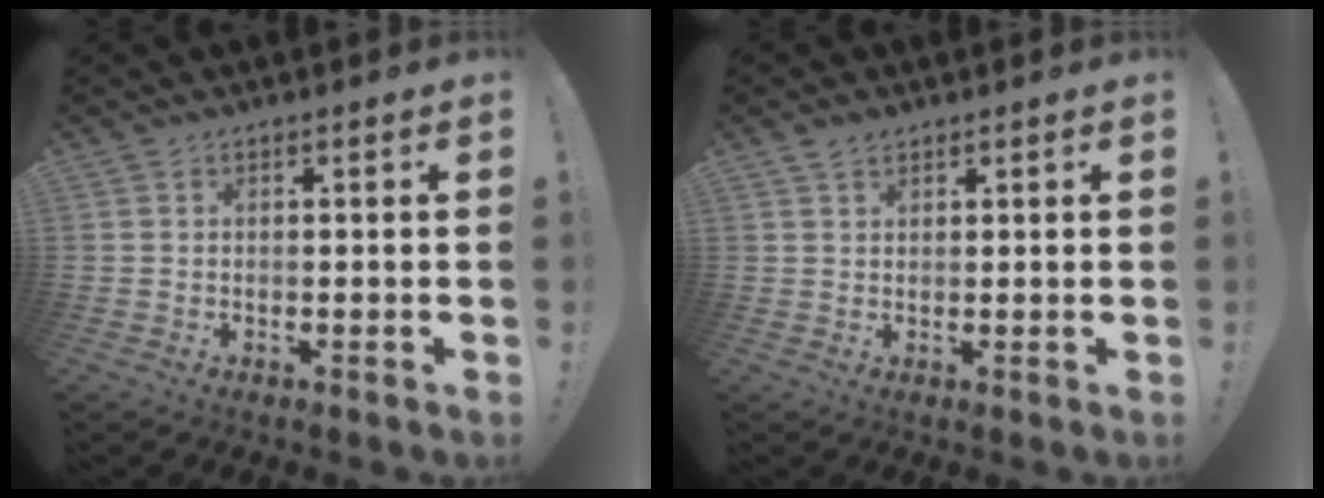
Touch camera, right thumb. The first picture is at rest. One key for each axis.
{"total": 2.1, "fx": 1.7, "fy": 1.1, "fz": 0.8, "tx": -0.017, "ty": -0.005, "tz": 0.031}